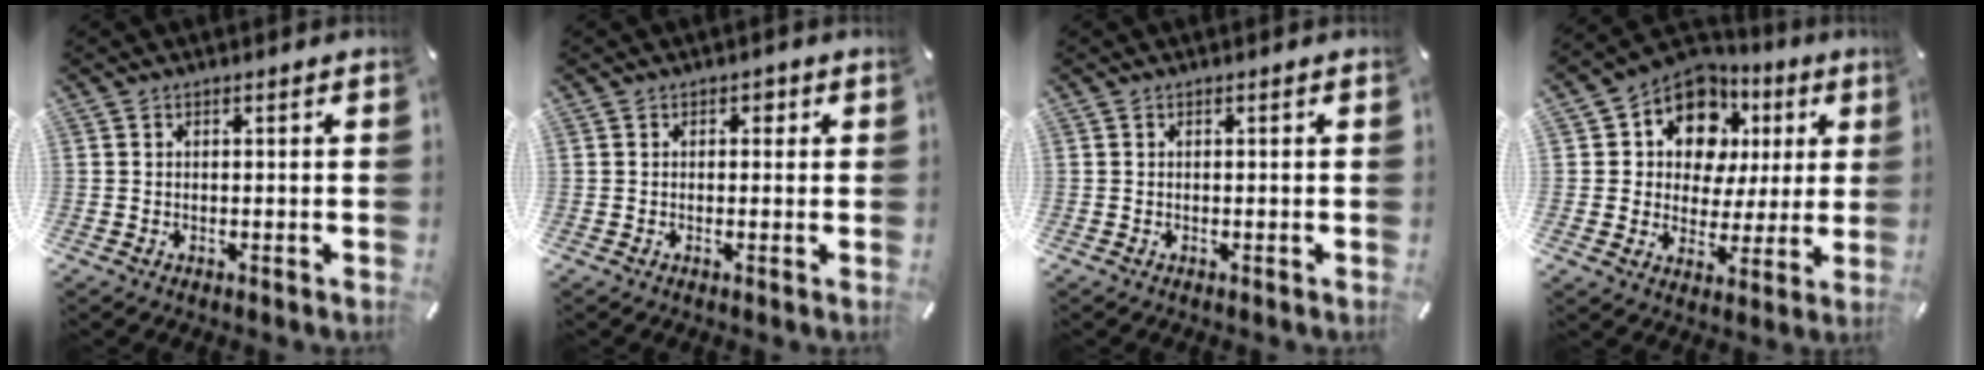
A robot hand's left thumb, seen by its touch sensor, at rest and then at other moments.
{"total": 1.4, "force": [0.4, 1.2, 0.6], "torque": [0.002, 0.002, 0.000]}
{"total": 0.0}
{"total": 11.8, "force": [5.1, 9.8, 4.3], "torque": [-0.077, -0.032, 0.097]}